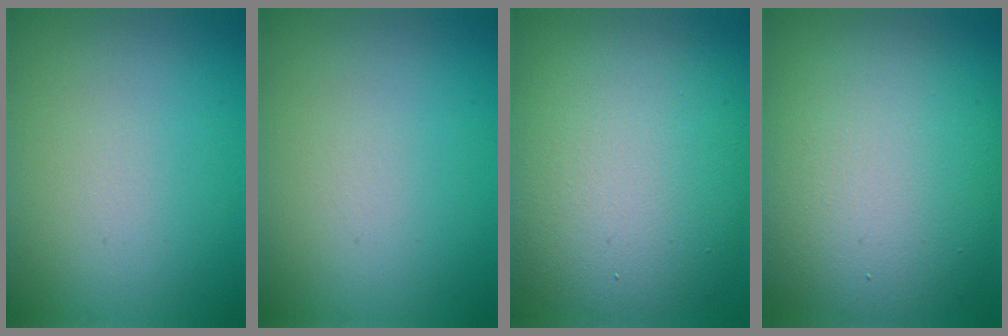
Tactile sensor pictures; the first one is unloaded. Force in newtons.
{"total": 0.0}
{"total": 12.8, "press": 12.7, "slide": 0.9}
{"total": 13.4, "press": 13.4, "slide": 0.9}